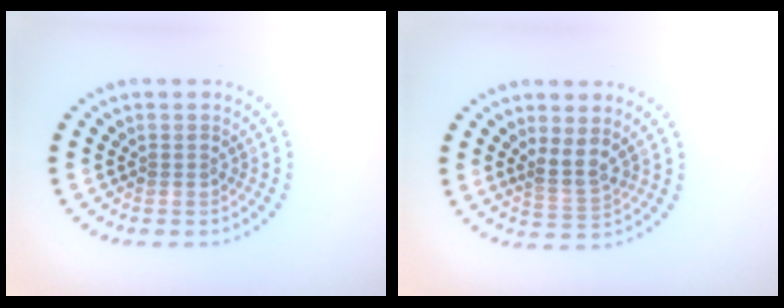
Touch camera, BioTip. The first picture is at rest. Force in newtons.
{"total": 2.1, "press": 1.6, "slide": 1.5}